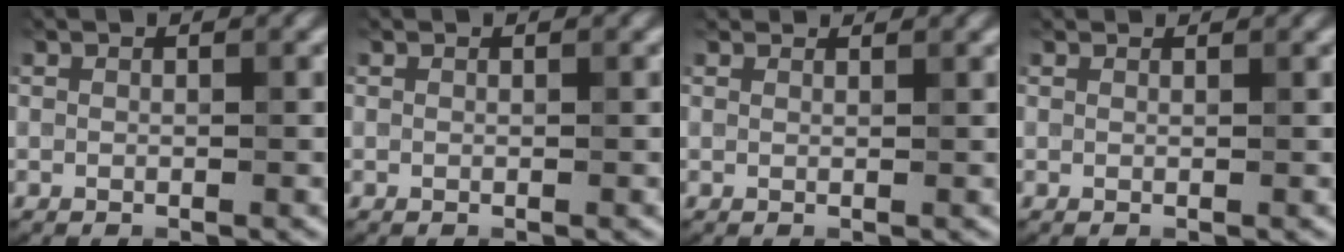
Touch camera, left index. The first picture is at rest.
{"total": 0.0}
{"total": 2.8, "force": [2.6, 0.6, 0.8], "torque": [-0.020, -0.003, 0.034]}
{"total": 1.6, "force": [1.5, 0.1, 0.3], "torque": [-0.016, 0.000, 0.017]}